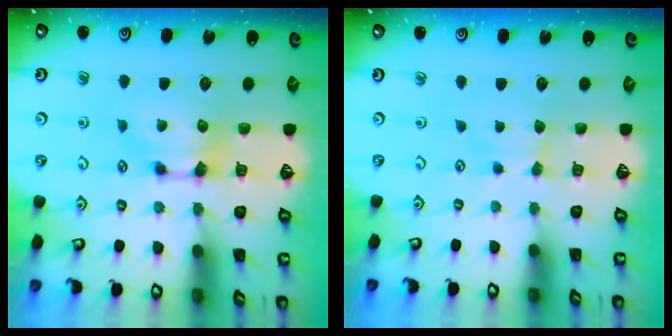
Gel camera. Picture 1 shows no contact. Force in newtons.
{"total": 2.7, "press": 2.6, "slide": 0.4}